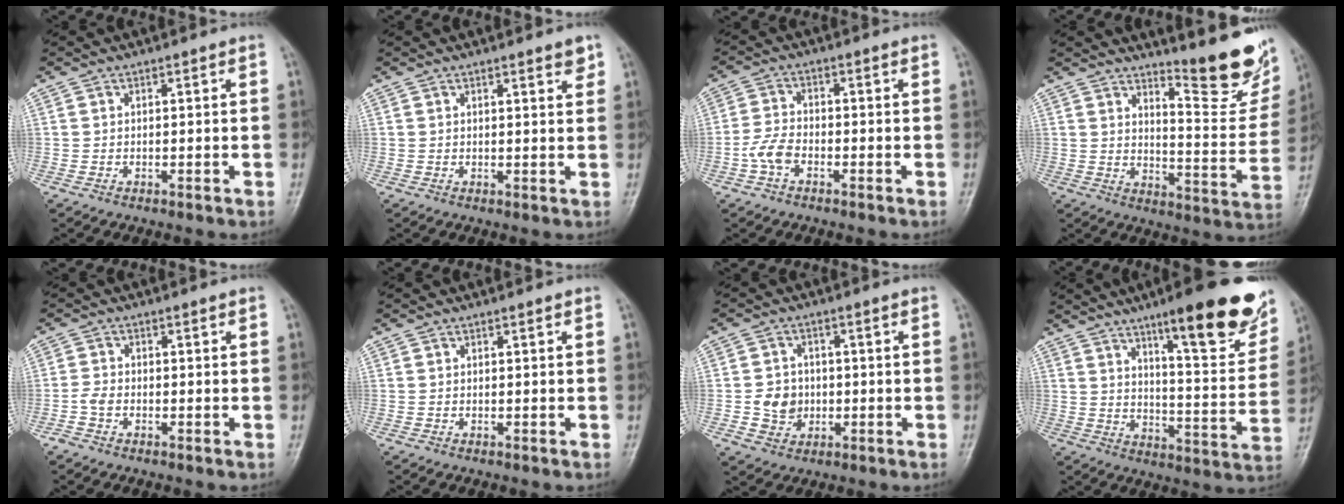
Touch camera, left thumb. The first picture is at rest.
{"total": 2.2, "force": [1.6, 0.4, 1.5], "torque": [-0.015, -0.010, 0.019]}
{"total": 4.3, "force": [-2.1, 2.5, 2.8], "torque": [-0.056, 0.013, -0.046]}
{"total": 15.4, "force": [12.0, 3.3, 9.0], "torque": [-0.086, -0.111, 0.164]}
{"total": 2.1, "force": [-1.1, 1.3, 1.2], "torque": [-0.025, 0.005, -0.027]}
{"total": 0.0}
{"total": 5.9, "force": [-0.8, 5.3, 2.4], "torque": [-0.018, 0.005, -0.013]}
{"total": 20.4, "force": [12.7, 4.3, 15.4], "torque": [-0.172, -0.064, 0.183]}